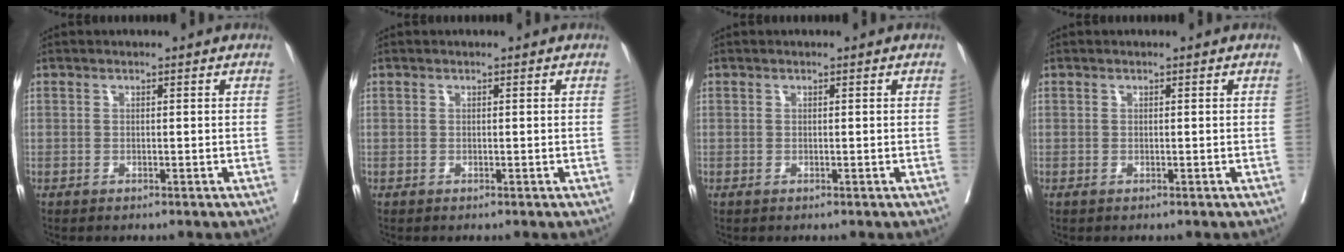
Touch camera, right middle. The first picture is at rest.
{"total": 0.0}
{"total": 0.0}
{"total": 0.0}